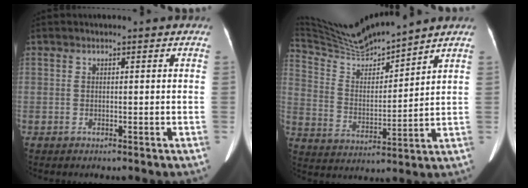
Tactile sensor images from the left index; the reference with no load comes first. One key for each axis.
{"total": 12.7, "fx": 12.0, "fy": -1.2, "fz": 3.8, "tx": -0.083, "ty": -0.002, "tz": 0.233}